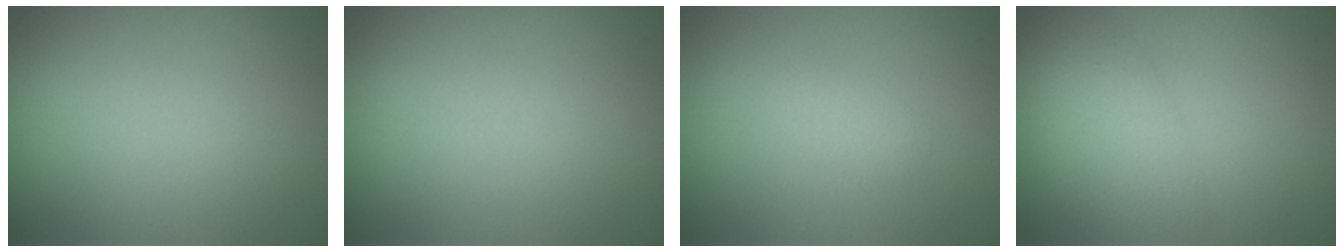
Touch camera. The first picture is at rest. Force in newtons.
{"total": 0.0}
{"total": 1.1, "press": 1.1, "slide": 0.1}
{"total": 3.3, "press": 3.3, "slide": 0.4}